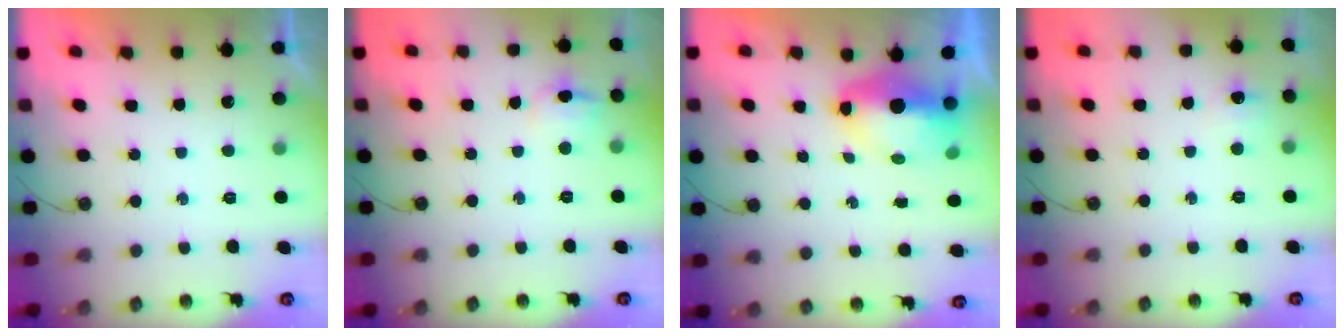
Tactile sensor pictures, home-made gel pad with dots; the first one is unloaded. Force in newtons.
{"total": 6.9, "press": 6.8, "slide": 1.0}
{"total": 8.0, "press": 7.8, "slide": 1.5}
{"total": 4.9, "press": 4.9, "slide": 0.7}